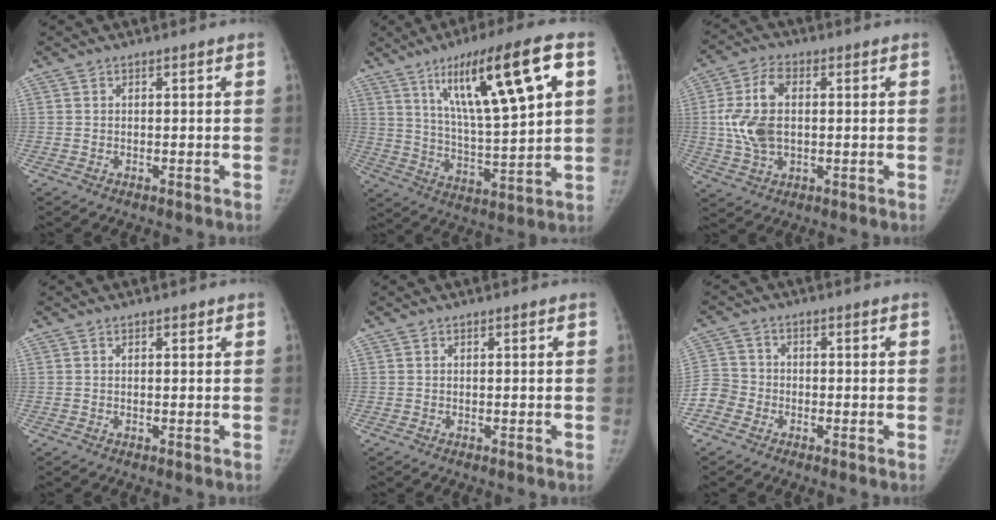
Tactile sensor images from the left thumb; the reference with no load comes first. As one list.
[{"total": 20.8, "force": [8.5, 4.3, 18.4], "torque": [-0.286, -0.017, 0.143]}, {"total": 10.5, "force": [0.7, 6.3, 8.3], "torque": [-0.171, 0.009, 0.018]}, {"total": 0.7, "force": [0.4, 0.3, 0.5], "torque": [-0.006, -0.001, 0.004]}, {"total": 0.0}, {"total": 4.7, "force": [-2.4, 3.9, 1.0], "torque": [-0.008, 0.013, -0.057]}]